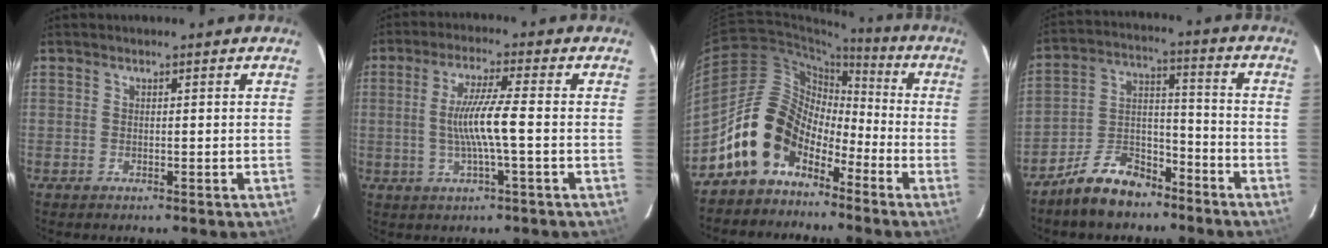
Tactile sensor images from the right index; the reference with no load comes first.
{"total": 7.7, "force": [-1.0, -0.5, 7.6], "torque": [-0.146, -0.004, -0.014]}
{"total": 12.5, "force": [-7.6, 8.5, 5.2], "torque": [-0.099, 0.030, -0.134]}
{"total": 11.4, "force": [-8.5, 5.6, 5.3], "torque": [-0.109, 0.036, -0.143]}